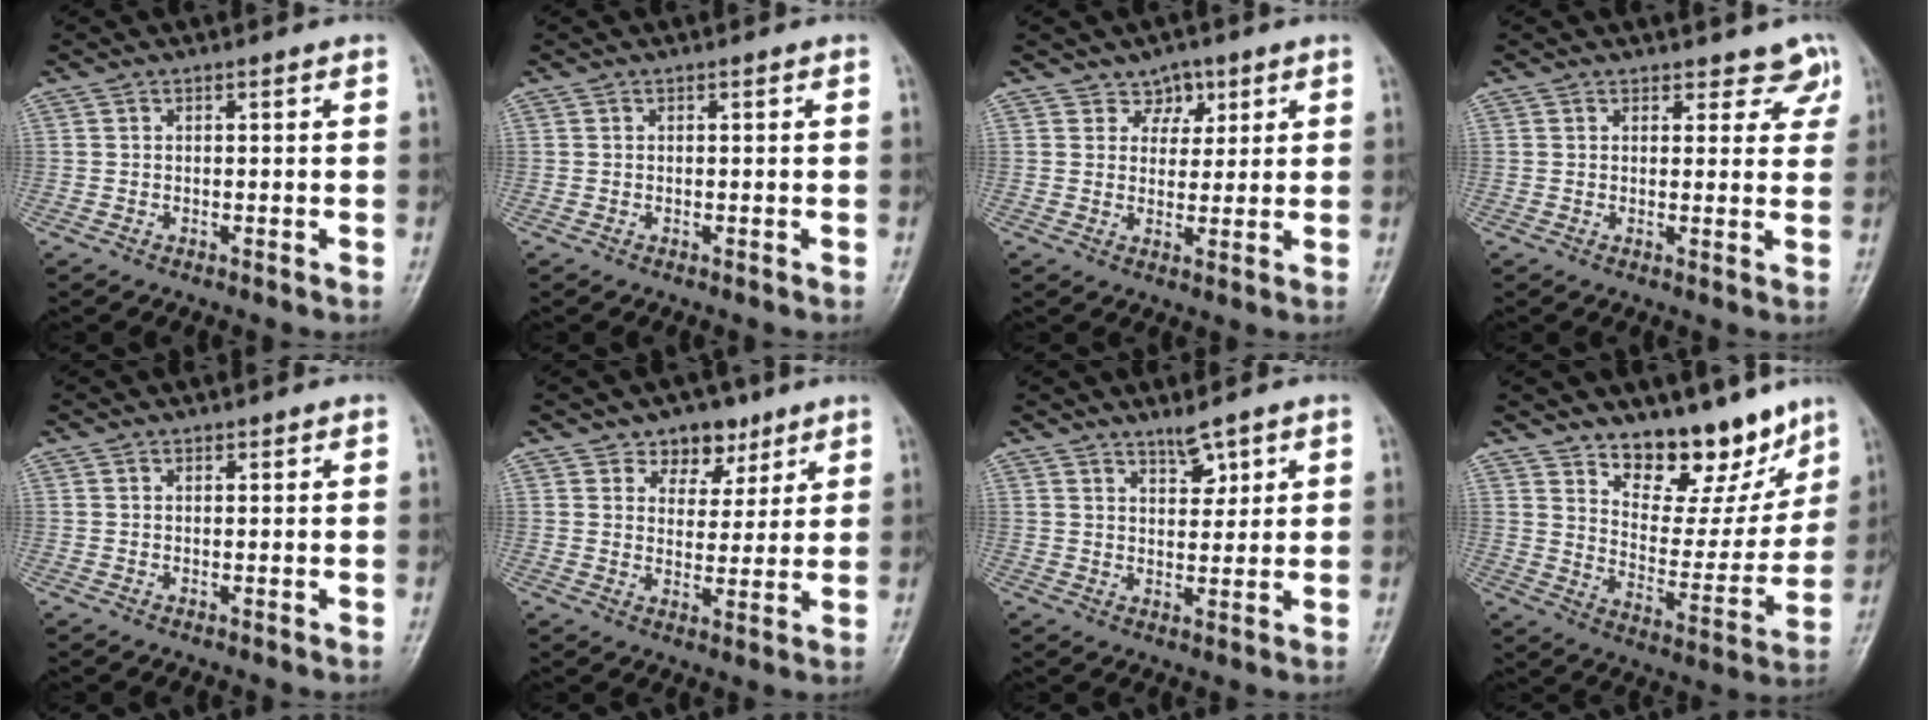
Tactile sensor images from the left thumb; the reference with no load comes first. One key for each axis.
{"total": 0.0}
{"total": 4.0, "fx": 2.4, "fy": 3.1, "fz": 0.9, "tx": 0.017, "ty": -0.011, "tz": 0.035}
{"total": 4.4, "fx": 3.6, "fy": 2.5, "fz": 0.6, "tx": 0.029, "ty": -0.022, "tz": 0.031}
{"total": 0.6, "fx": 0.5, "fy": 0.4, "fz": 0.1, "tx": 0.001, "ty": -0.003, "tz": 0.005}
{"total": 7.1, "fx": 4.7, "fy": 4.9, "fz": 2.1, "tx": 0.005, "ty": -0.021, "tz": 0.073}
{"total": 3.8, "fx": 2.8, "fy": 1.5, "fz": 2.1, "tx": -0.022, "ty": -0.023, "tz": 0.049}
{"total": 15.3, "fx": 11.9, "fy": 6.9, "fz": 6.8, "tx": -0.037, "ty": -0.090, "tz": 0.191}